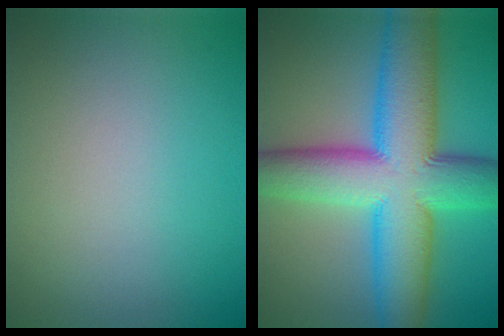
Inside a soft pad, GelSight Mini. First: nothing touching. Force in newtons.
{"total": 12.9, "press": 12.9, "slide": 0.3}